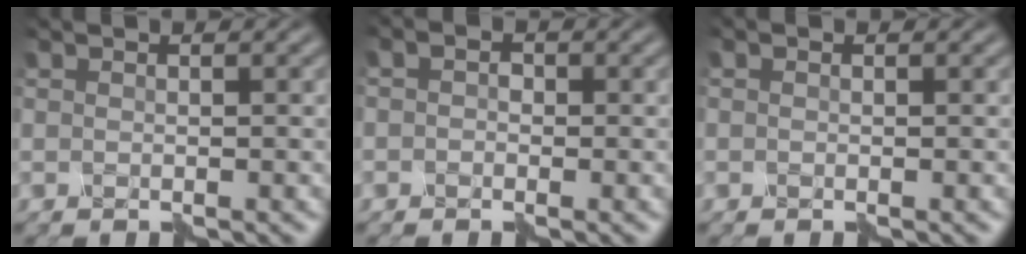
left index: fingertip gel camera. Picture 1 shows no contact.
{"total": 0.8, "force": [-0.5, 0.6, 0.2], "torque": [-0.003, 0.007, -0.007]}
{"total": 0.5, "force": [0.0, 0.5, 0.2], "torque": [0.006, -0.001, -0.005]}